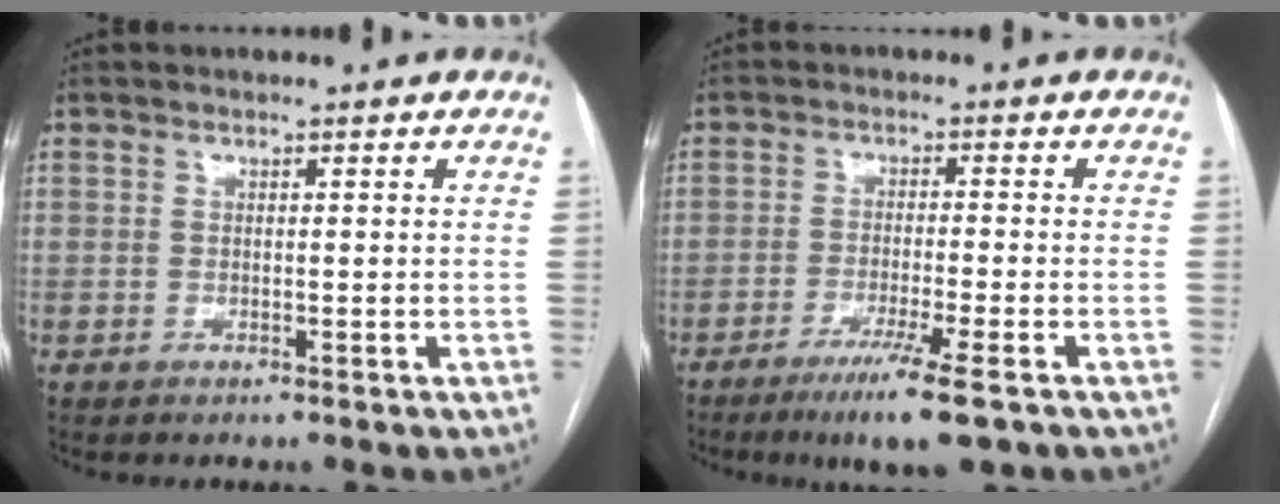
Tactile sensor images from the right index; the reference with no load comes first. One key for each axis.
{"total": 8.2, "fx": -5.1, "fy": -0.3, "fz": 6.3, "tx": -0.106, "ty": -0.022, "tz": -0.083}